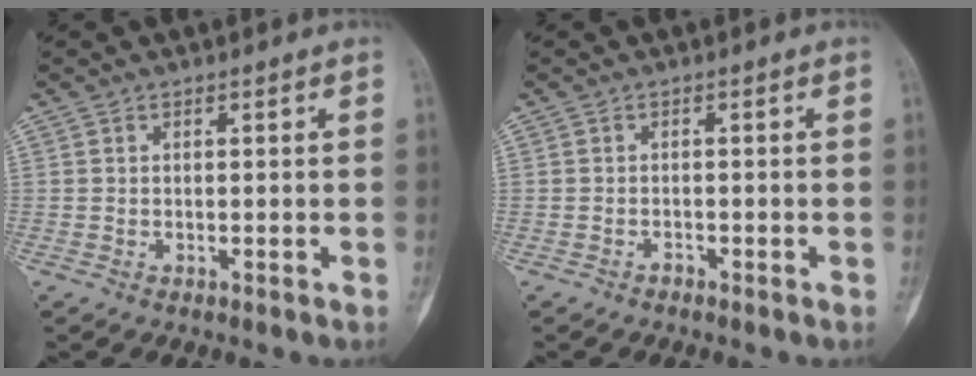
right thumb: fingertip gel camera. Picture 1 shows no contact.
{"total": 0.7, "force": [-0.6, 0.3, 0.1], "torque": [-0.003, 0.002, -0.013]}